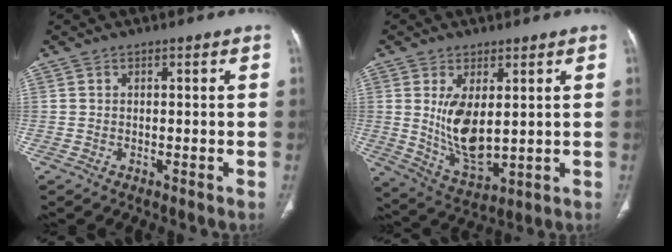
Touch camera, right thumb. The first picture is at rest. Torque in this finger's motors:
{"motor_torque": [-0.64, 1.31, 0.89, 0.57, 0.09]}